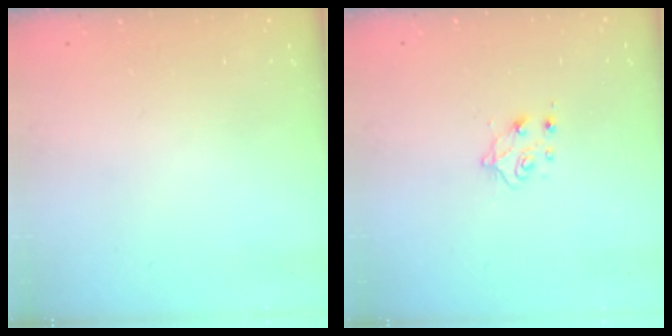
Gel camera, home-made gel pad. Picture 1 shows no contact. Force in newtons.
{"total": 5.5, "press": 5.4, "slide": 0.6}